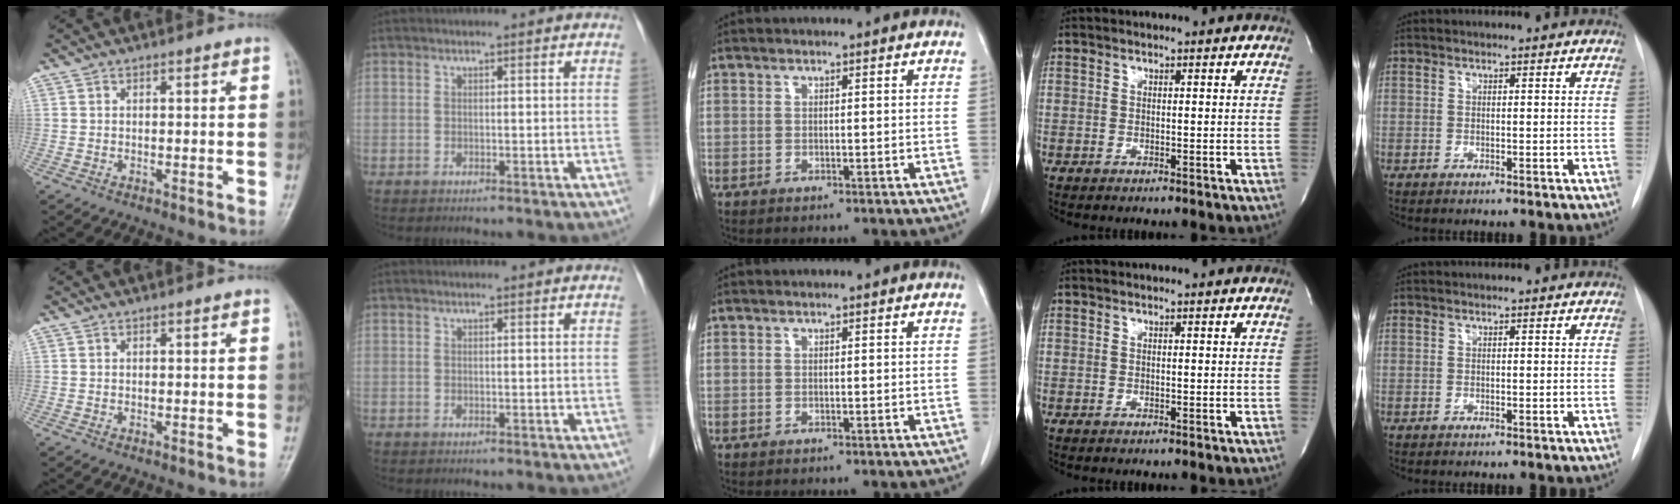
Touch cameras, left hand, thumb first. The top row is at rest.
{}